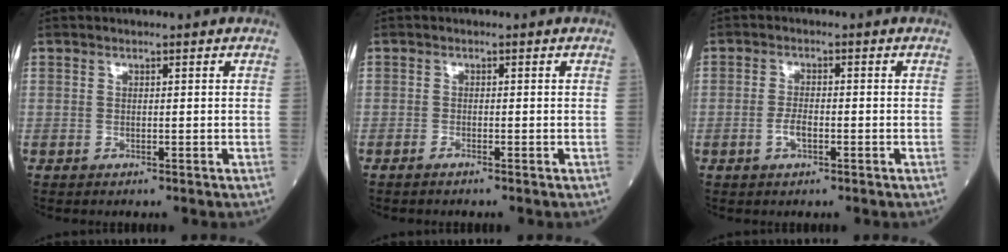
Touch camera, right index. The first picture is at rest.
{"total": 0.6, "force": [-0.5, 0.0, 0.3], "torque": [-0.007, -0.001, -0.010]}
{"total": 2.4, "force": [-0.9, 0.8, 2.1], "torque": [-0.042, 0.001, -0.017]}